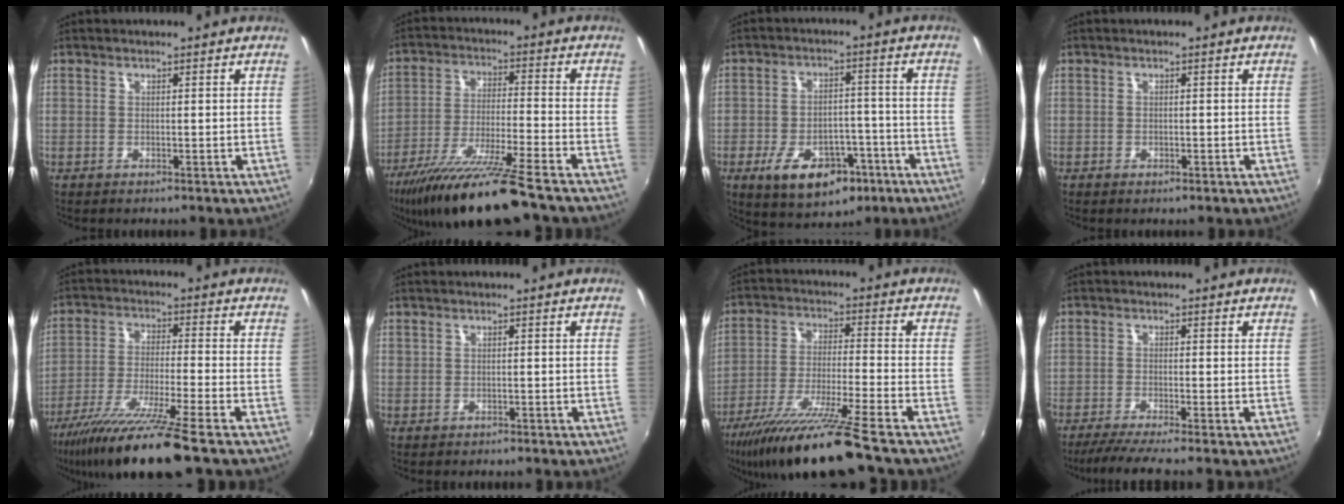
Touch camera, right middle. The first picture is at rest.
{"total": 16.4, "force": [-13.3, -0.1, 9.6], "torque": [-0.194, -0.030, -0.232]}
{"total": 13.6, "force": [-7.3, 7.9, 8.4], "torque": [-0.162, 0.005, -0.095]}
{"total": 1.1, "force": [-0.6, 0.8, 0.4], "torque": [-0.008, -0.003, -0.009]}
{"total": 15.7, "force": [-12.1, -0.6, 9.9], "torque": [-0.203, -0.037, -0.214]}
{"total": 0.8, "force": [-0.1, 0.7, 0.2], "torque": [-0.003, 0.001, 0.001]}
{"total": 15.9, "force": [-12.9, -1.3, 9.1], "torque": [-0.186, -0.030, -0.228]}
{"total": 5.6, "force": [-4.7, -0.9, 2.8], "torque": [-0.072, -0.022, -0.084]}